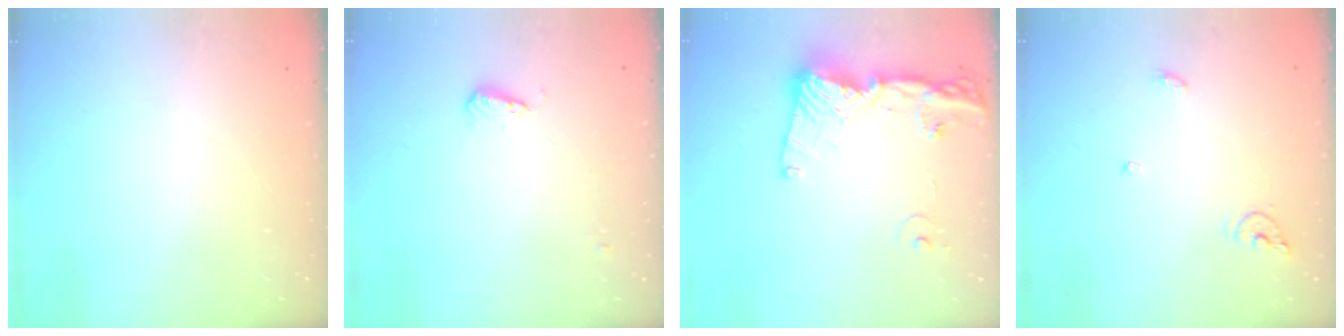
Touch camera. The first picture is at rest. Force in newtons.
{"total": 5.5, "press": 5.4, "slide": 0.9}
{"total": 16.5, "press": 16.4, "slide": 2.1}
{"total": 5.8, "press": 5.8, "slide": 0.4}